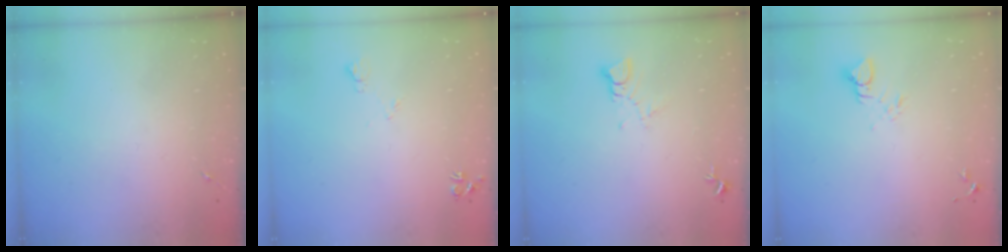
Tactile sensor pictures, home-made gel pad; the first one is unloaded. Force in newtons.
{"total": 5.2, "press": 5.1, "slide": 1.0}
{"total": 3.5, "press": 3.4, "slide": 0.3}
{"total": 3.8, "press": 3.8, "slide": 0.2}